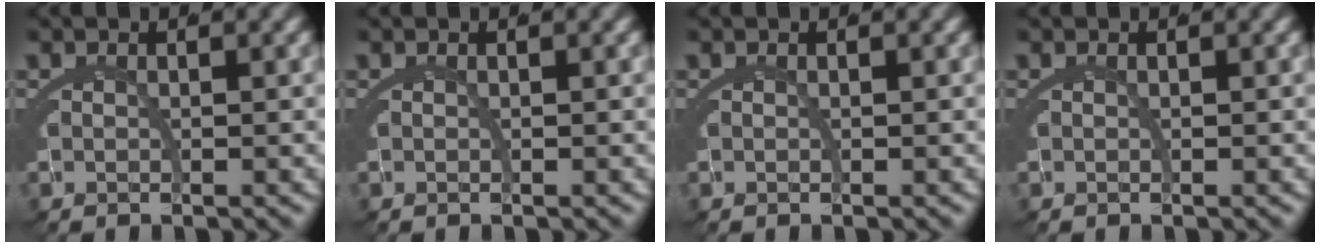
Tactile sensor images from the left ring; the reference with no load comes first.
{"total": 0.0}
{"total": 0.0}
{"total": 0.0}